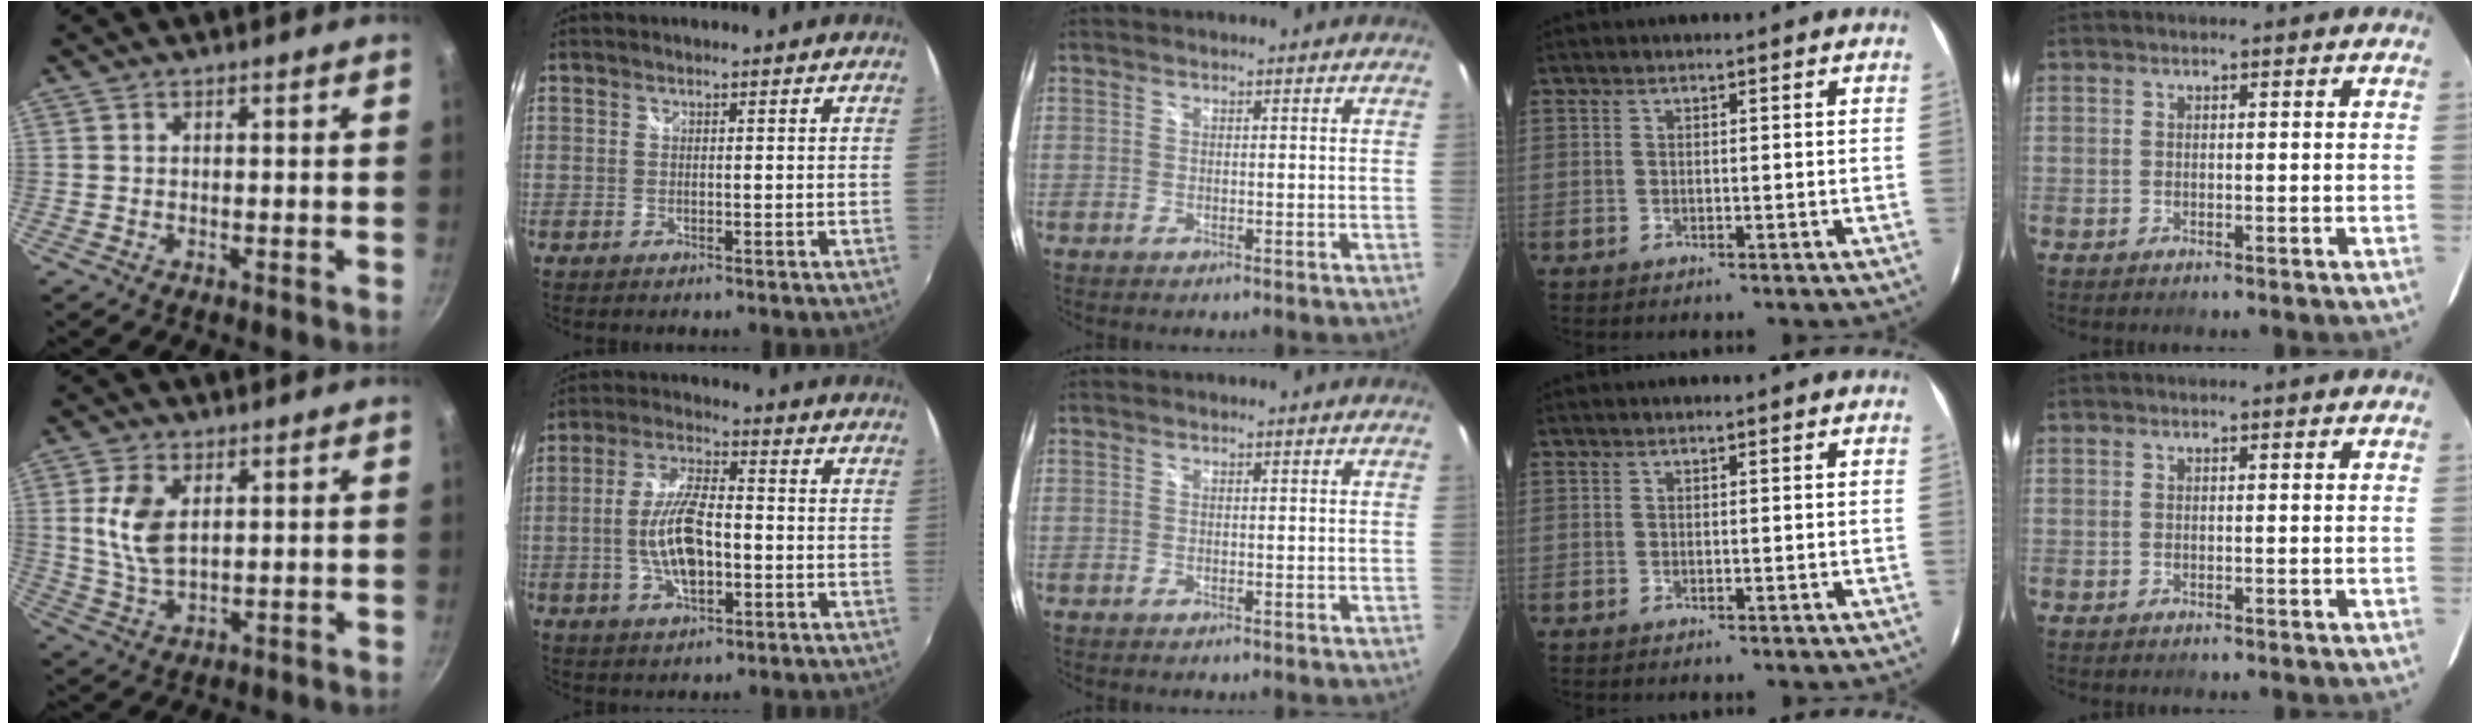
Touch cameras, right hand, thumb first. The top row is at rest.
{"thumb": {"total": 8.5, "force": [2.2, 4.8, 6.6], "torque": [-0.130, -0.013, 0.046]}, "index": {"total": 10.6, "force": [-2.1, 4.2, 9.5], "torque": [-0.192, 0.004, -0.037]}}